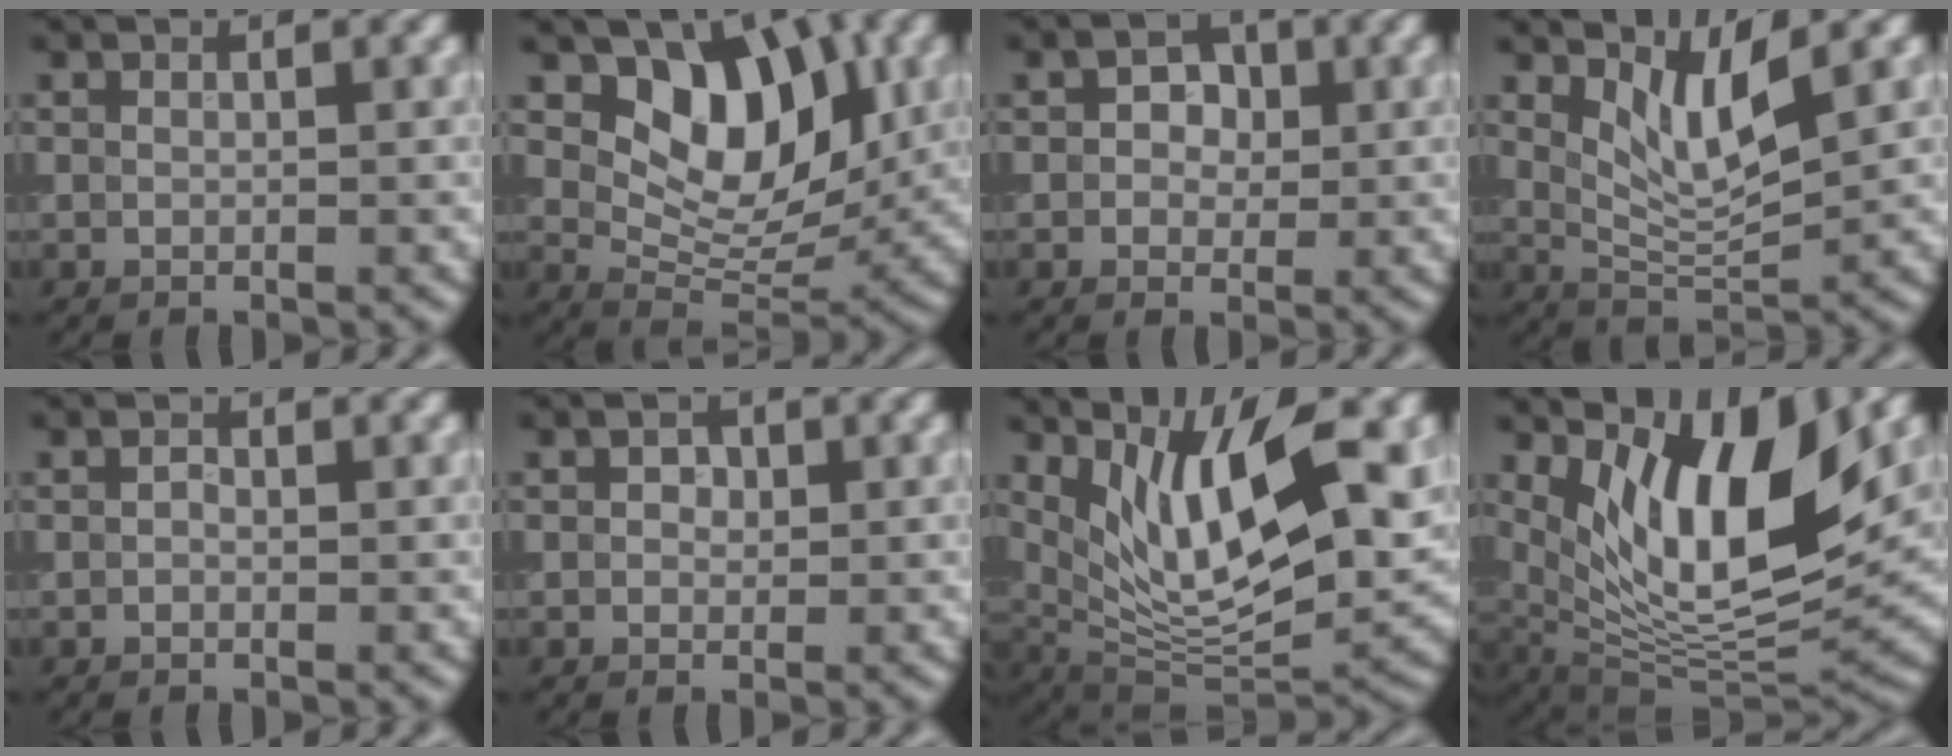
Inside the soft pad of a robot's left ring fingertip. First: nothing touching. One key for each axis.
{"total": 7.8, "fx": 2.9, "fy": 4.8, "fz": 5.4, "tx": -0.070, "ty": -0.016, "tz": 0.047}
{"total": 2.4, "fx": 0.3, "fy": 1.9, "fz": 1.4, "tx": -0.017, "ty": 0.002, "tz": -0.002}
{"total": 4.3, "fx": 2.1, "fy": 1.1, "fz": 3.6, "tx": -0.076, "ty": -0.011, "tz": 0.046}
{"total": 0.6, "fx": 0.0, "fy": 0.5, "fz": 0.4, "tx": -0.004, "ty": -0.002, "tz": -0.002}
{"total": 1.2, "fx": 0.3, "fy": 0.9, "fz": 0.6, "tx": -0.008, "ty": 0.002, "tz": -0.001}
{"total": 13.0, "fx": 4.7, "fy": 4.3, "fz": 11.4, "tx": -0.182, "ty": -0.006, "tz": 0.087}
{"total": 12.3, "fx": 4.8, "fy": 4.3, "fz": 10.5, "tx": -0.178, "ty": -0.013, "tz": 0.092}